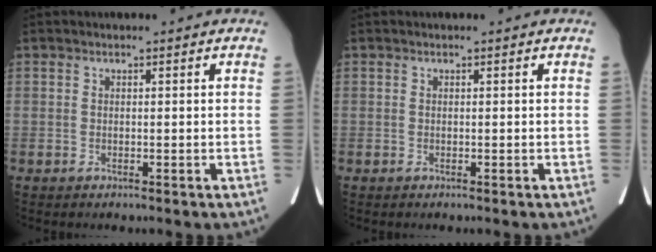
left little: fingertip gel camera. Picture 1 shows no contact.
{"total": 0.0}